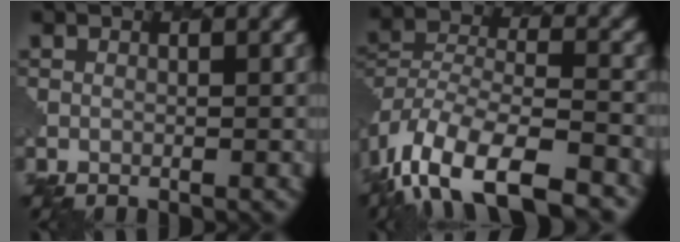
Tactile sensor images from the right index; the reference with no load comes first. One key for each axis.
{"total": 12.2, "fx": -8.4, "fy": 5.1, "fz": 7.2, "tx": -0.143, "ty": -0.007, "tz": -0.141}